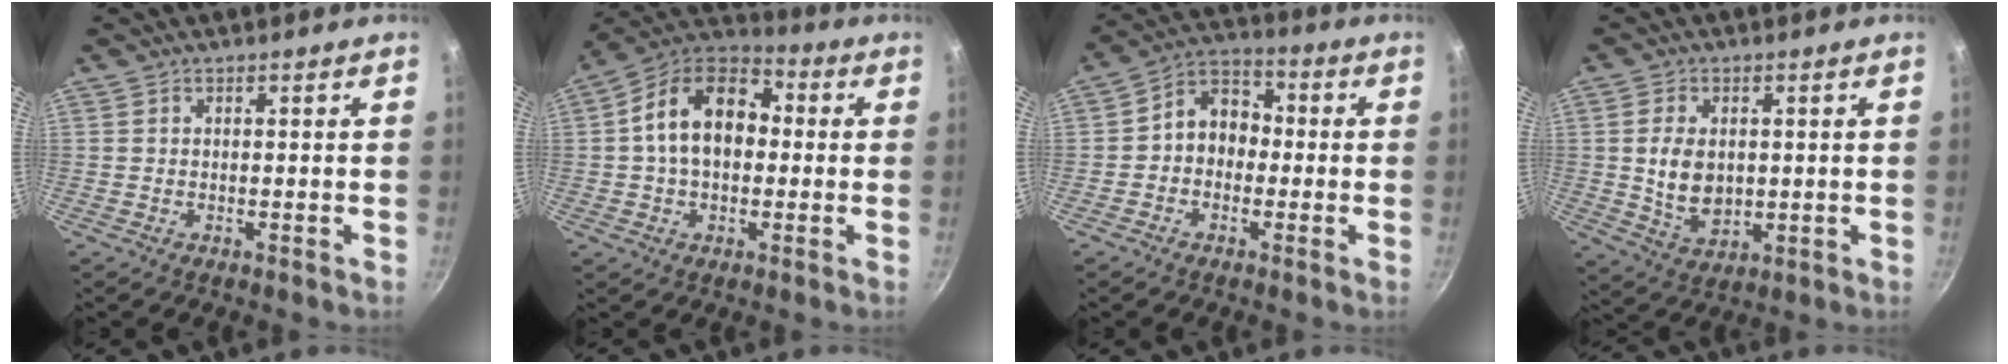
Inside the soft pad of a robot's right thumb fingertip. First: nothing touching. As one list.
[{"total": 15.5, "force": [1.1, 10.6, 11.3], "torque": [-0.157, 0.035, -0.004]}, {"total": 8.3, "force": [-0.7, 6.6, 4.9], "torque": [-0.039, 0.033, -0.033]}, {"total": 8.2, "force": [0.7, 5.6, 6.0], "torque": [-0.099, -0.012, 0.023]}]